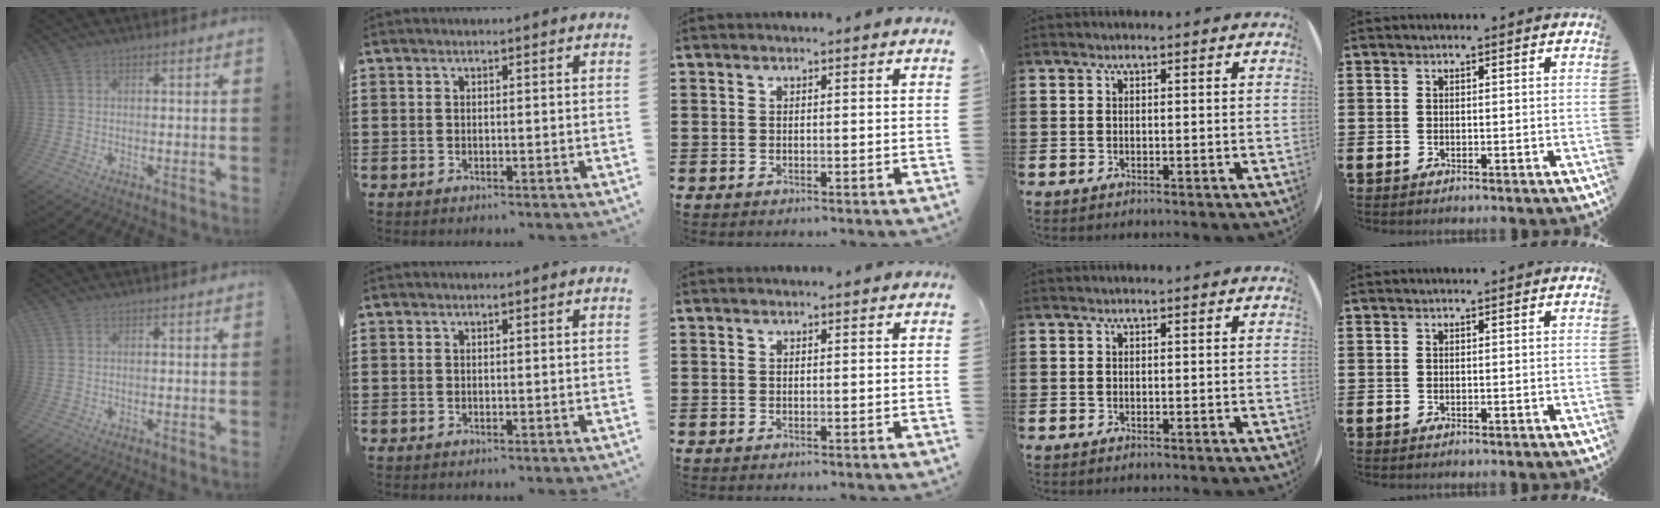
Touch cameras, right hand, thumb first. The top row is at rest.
{}